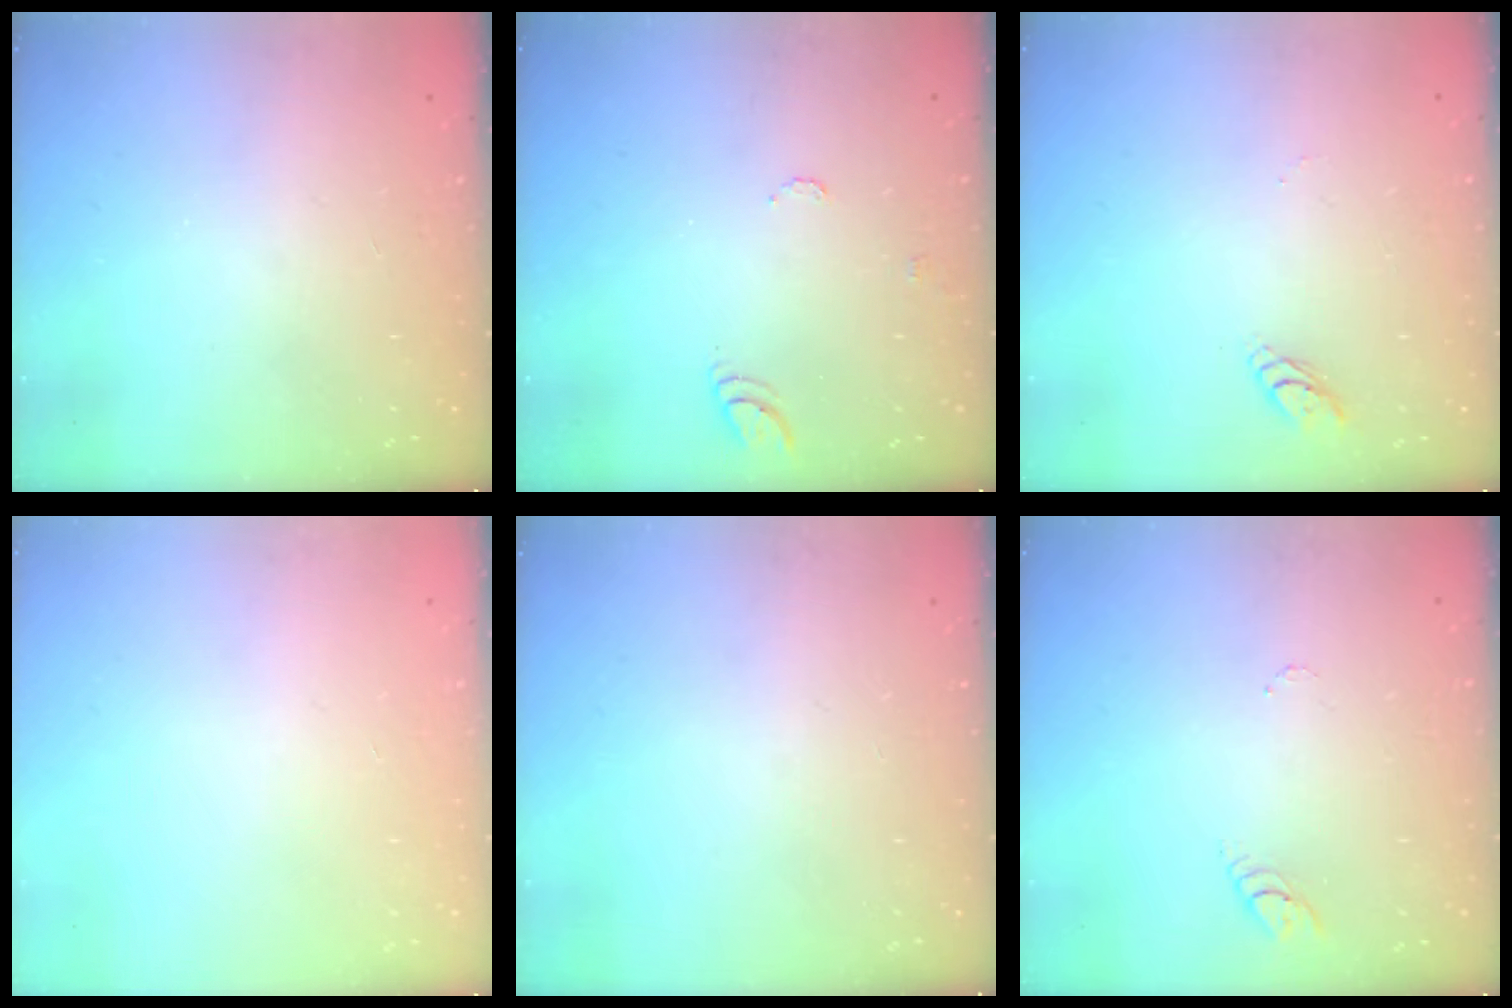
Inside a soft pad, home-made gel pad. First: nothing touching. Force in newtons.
{"total": 7.5, "press": 7.5, "slide": 0.7}
{"total": 4.0, "press": 4.0, "slide": 0.3}
{"total": 0.0}
{"total": 0.0}
{"total": 2.9, "press": 2.9, "slide": 0.4}